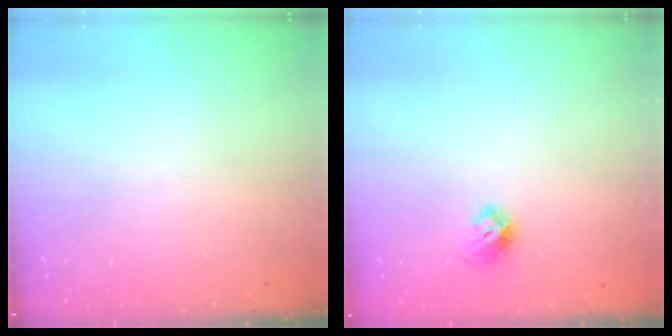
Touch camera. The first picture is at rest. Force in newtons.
{"total": 7.7, "press": 7.7, "slide": 1.0}